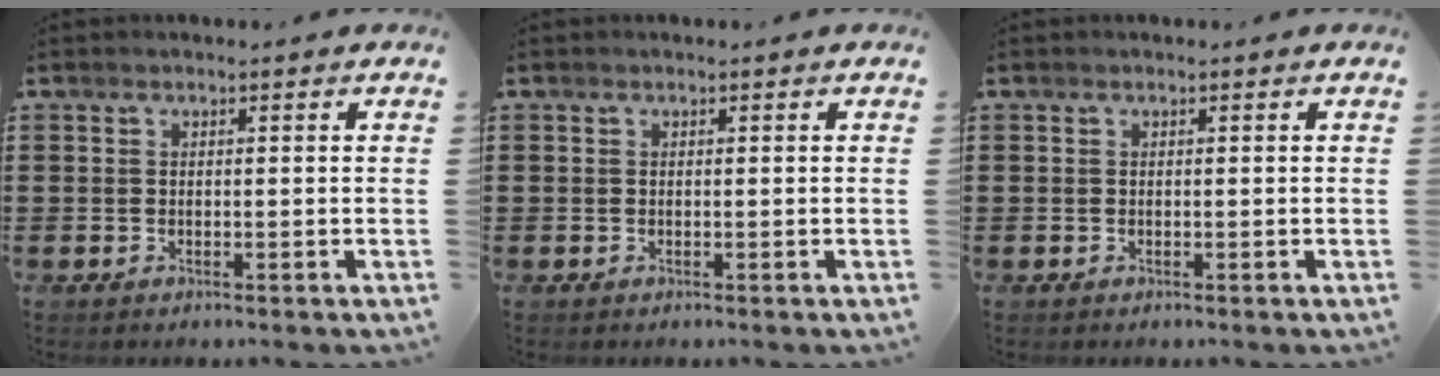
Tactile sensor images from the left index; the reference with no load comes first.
{"total": 0.0}
{"total": 0.0}